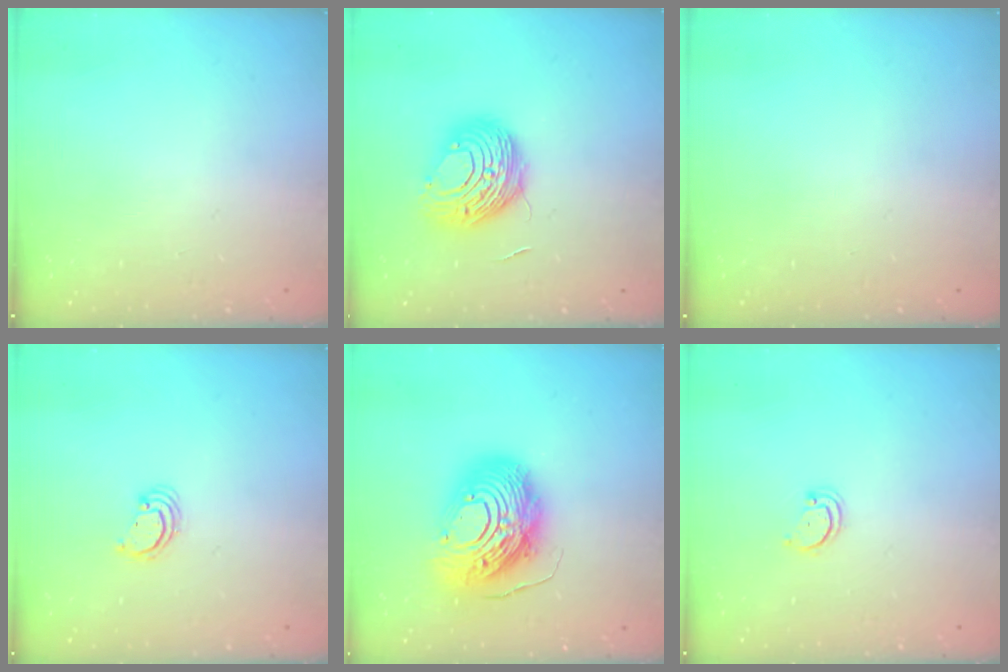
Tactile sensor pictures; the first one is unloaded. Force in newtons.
{"total": 10.4, "press": 10.4, "slide": 0.2}
{"total": 0.0}
{"total": 2.2, "press": 2.2, "slide": 0.2}
{"total": 18.0, "press": 17.9, "slide": 1.9}
{"total": 2.2, "press": 2.2, "slide": 0.2}